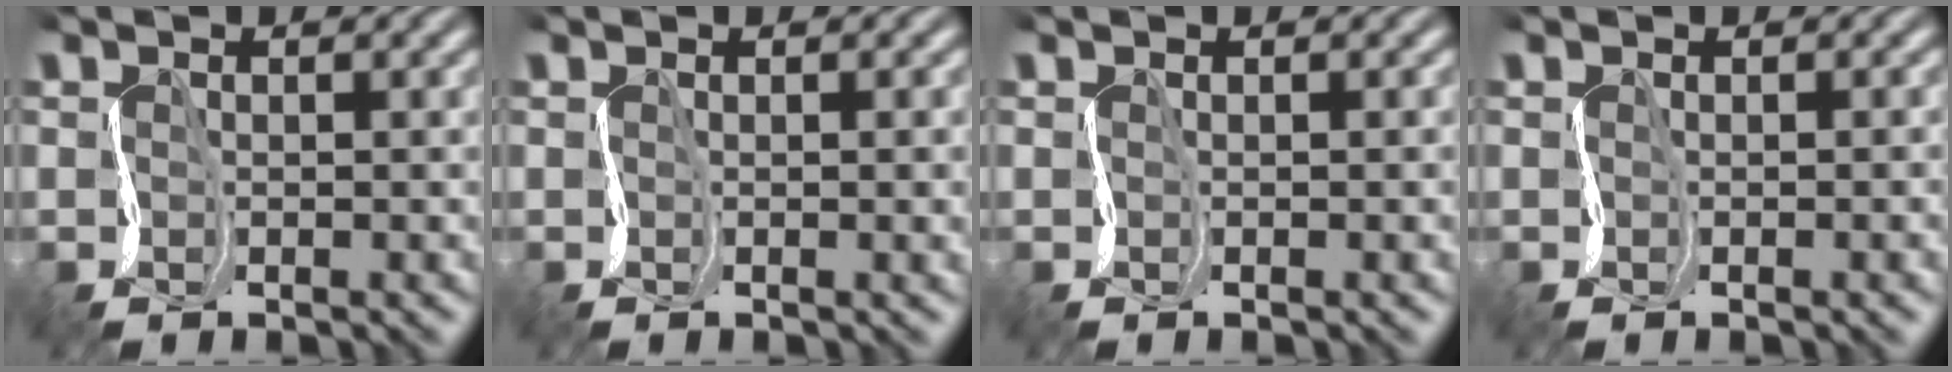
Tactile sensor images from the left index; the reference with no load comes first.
{"total": 4.0, "force": [0.4, 1.8, 3.5], "torque": [-0.021, 0.014, -0.002]}
{"total": 1.3, "force": [0.1, 0.6, 1.2], "torque": [-0.002, 0.004, -0.006]}
{"total": 3.3, "force": [-0.2, 1.6, 2.9], "torque": [-0.018, 0.010, -0.007]}